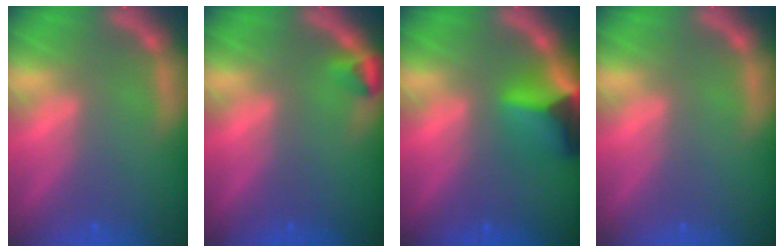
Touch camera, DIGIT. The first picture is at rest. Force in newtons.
{"total": 1.5}
{"total": 6.4}
{"total": 0.0}